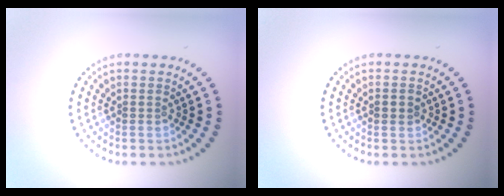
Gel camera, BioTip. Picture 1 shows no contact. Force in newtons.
{"total": 1.2, "press": 1.2, "slide": 0.1}